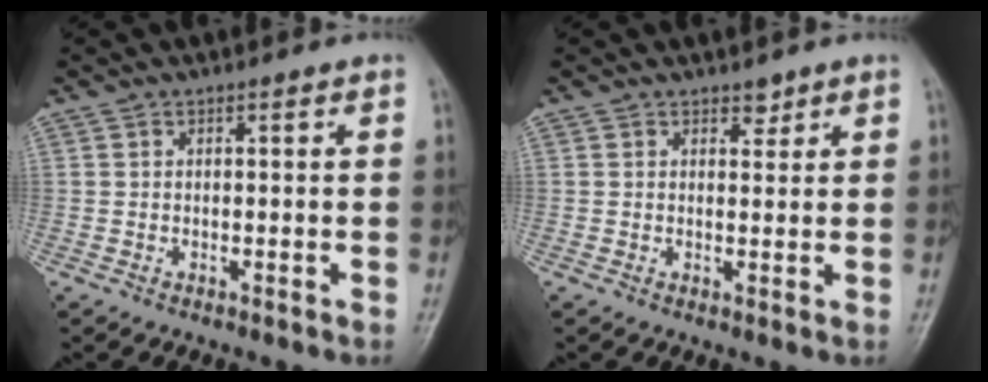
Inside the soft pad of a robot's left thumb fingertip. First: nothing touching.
{"total": 1.7, "force": [1.3, 1.0, 0.5], "torque": [0.006, -0.009, 0.017]}